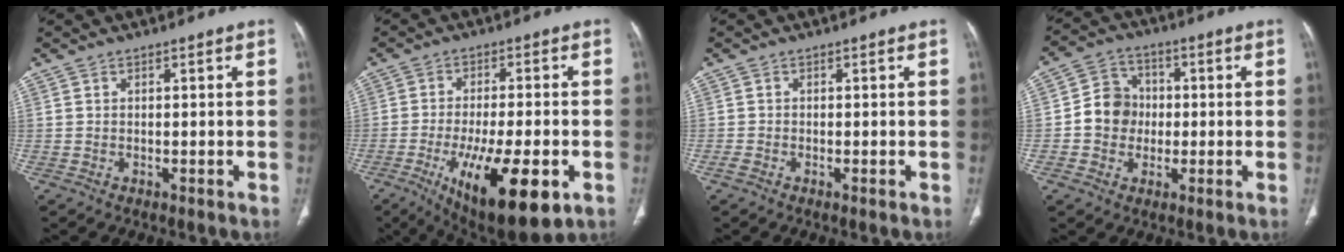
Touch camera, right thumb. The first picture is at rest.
{"total": 18.5, "force": [-7.2, 6.0, 15.9], "torque": [-0.248, -0.007, -0.098]}
{"total": 1.3, "force": [-0.7, 0.4, 1.0], "torque": [-0.027, -0.003, -0.017]}
{"total": 8.2, "force": [-0.6, 7.4, 3.4], "torque": [-0.029, 0.021, -0.020]}